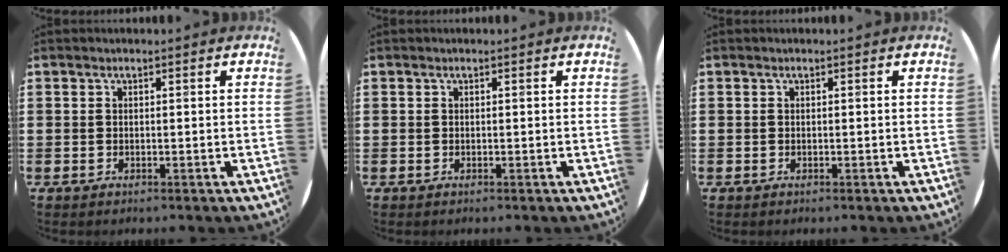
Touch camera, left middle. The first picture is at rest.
{"total": 0.0}
{"total": 0.0}